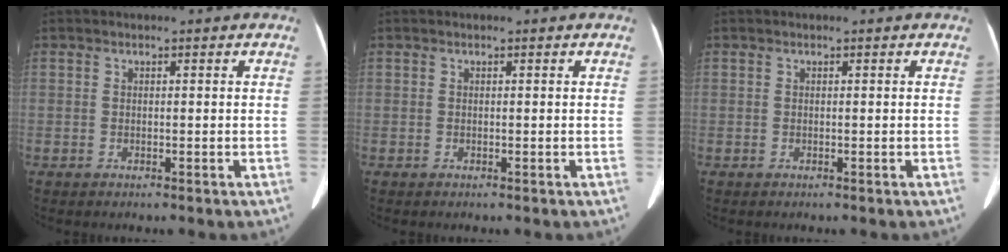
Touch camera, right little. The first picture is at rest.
{"total": 0.0}
{"total": 0.0}